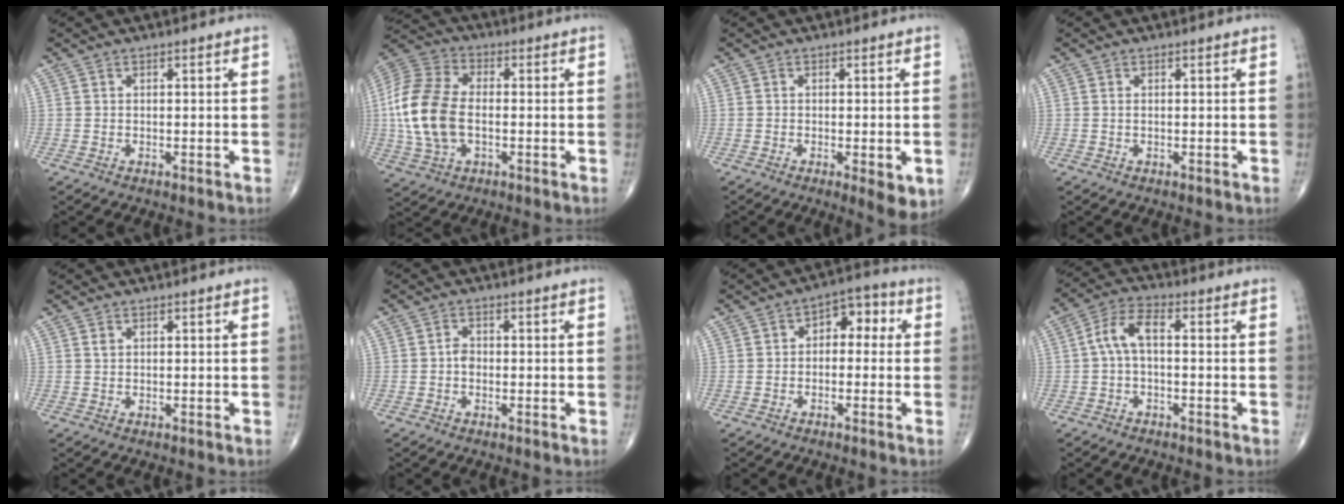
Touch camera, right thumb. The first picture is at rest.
{"total": 15.9, "force": [-1.3, 9.5, 12.7], "torque": [-0.279, 0.017, -0.027]}
{"total": 4.9, "force": [-1.4, 1.4, 4.5], "torque": [-0.060, -0.013, -0.018]}
{"total": 0.0}
{"total": 0.7, "force": [0.3, 0.5, 0.4], "torque": [-0.006, -0.001, 0.007]}
{"total": 1.7, "force": [-0.4, 1.3, 1.1], "torque": [-0.007, 0.006, -0.012]}
{"total": 6.2, "force": [0.4, 4.0, 4.7], "torque": [-0.030, 0.030, -0.009]}
{"total": 6.2, "force": [-0.1, 2.9, 5.4], "torque": [-0.107, 0.026, -0.013]}